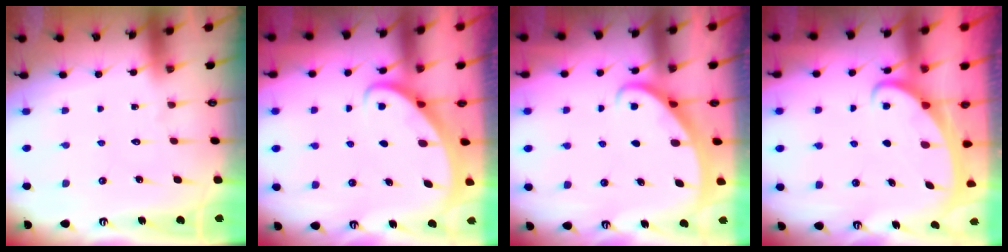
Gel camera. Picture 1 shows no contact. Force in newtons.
{"total": 3.4, "press": 3.4, "slide": 0.3}
{"total": 2.2, "press": 2.2, "slide": 0.2}
{"total": 2.2, "press": 2.2, "slide": 0.3}